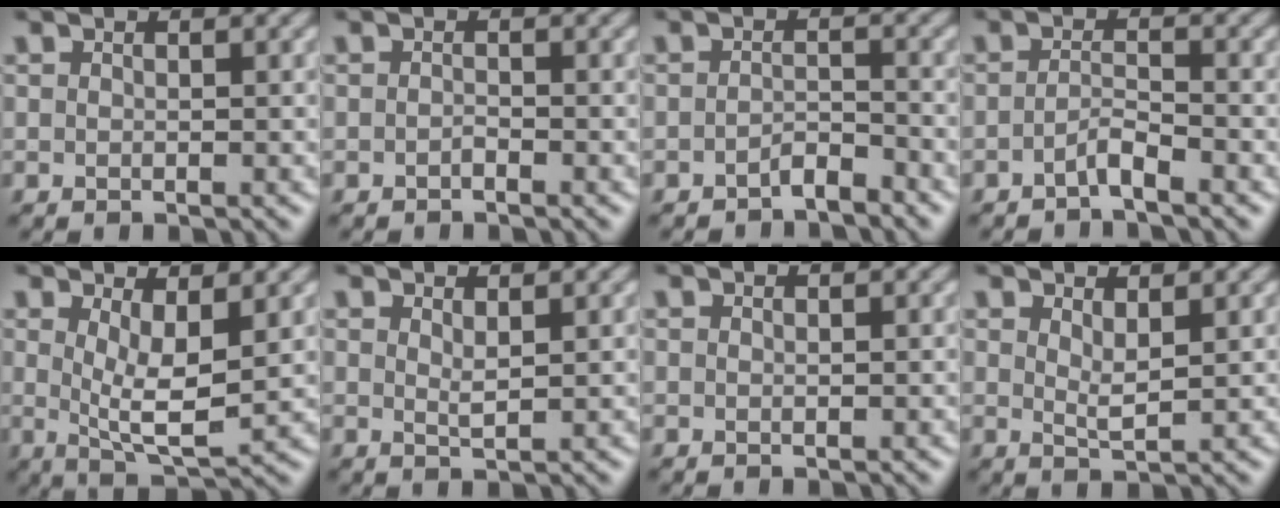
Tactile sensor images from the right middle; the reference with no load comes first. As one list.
[{"total": 0.6, "force": [-0.4, 0.2, 0.3], "torque": [-0.006, 0.002, -0.008]}, {"total": 1.6, "force": [-1.4, 0.3, 0.7], "torque": [-0.013, 0.006, -0.026]}, {"total": 1.6, "force": [-1.2, 0.2, 1.1], "torque": [-0.021, 0.004, -0.027]}, {"total": 4.6, "force": [1.1, 1.5, 4.3], "torque": [-0.078, -0.014, 0.024]}, {"total": 1.0, "force": [0.7, 0.1, 0.7], "torque": [-0.015, -0.002, 0.013]}, {"total": 0.0}, {"total": 1.7, "force": [1.0, 0.4, 1.3], "torque": [-0.026, -0.006, 0.020]}]